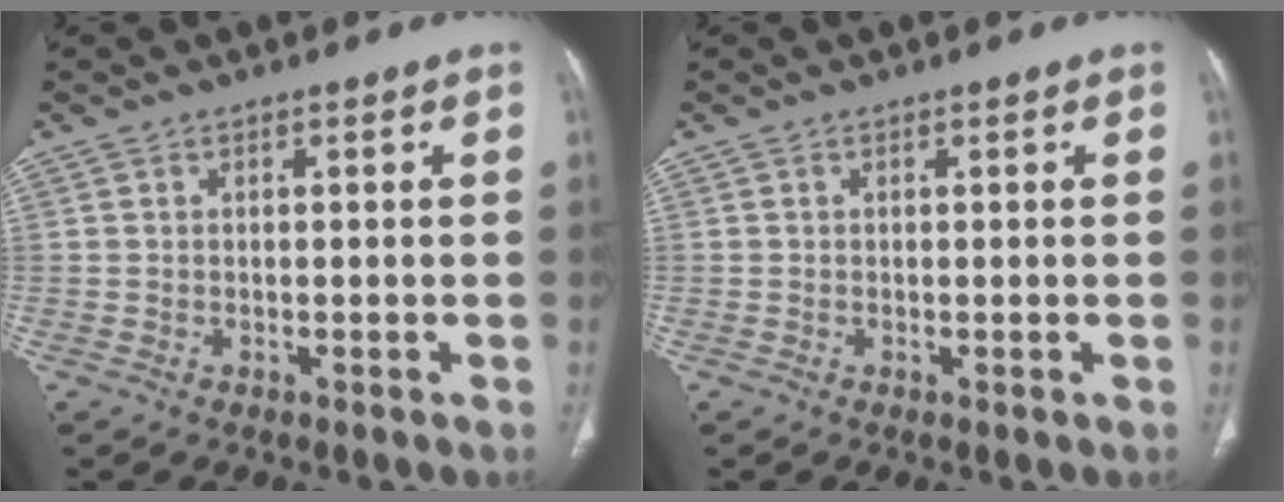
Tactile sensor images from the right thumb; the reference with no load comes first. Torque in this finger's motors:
{"motor_torque": [0.25, 0.62, -0.24, 0.41, 0.03]}